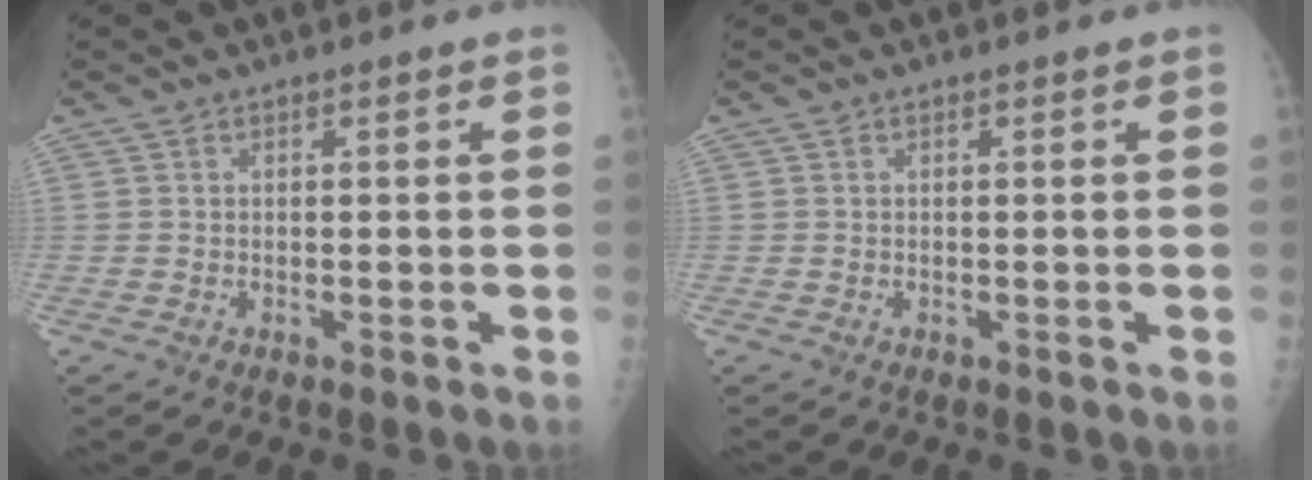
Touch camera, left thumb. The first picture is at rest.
{"total": 0.0}